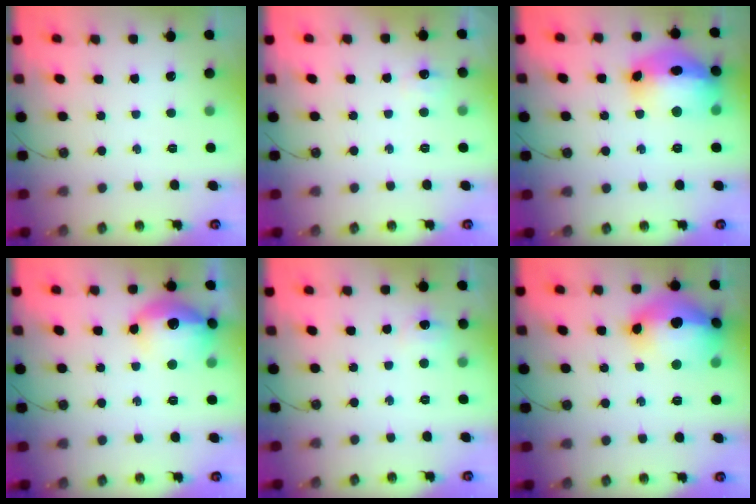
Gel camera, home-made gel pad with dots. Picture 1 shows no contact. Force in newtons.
{"total": 13.7, "press": 6.1, "slide": 12.2}
{"total": 18.9, "press": 18.8, "slide": 1.7}
{"total": 16.5, "press": 16.5, "slide": 1.3}
{"total": 6.7, "press": 6.7, "slide": 0.8}
{"total": 22.6, "press": 21.5, "slide": 7.1}